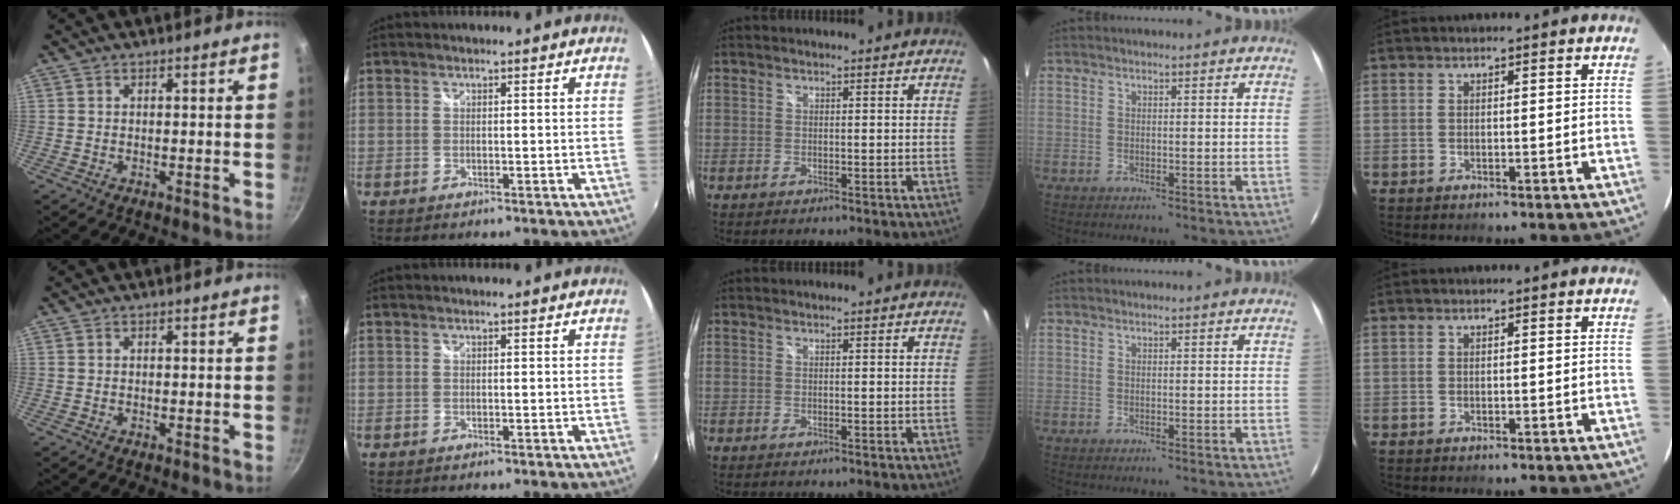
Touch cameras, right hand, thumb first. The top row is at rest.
{}